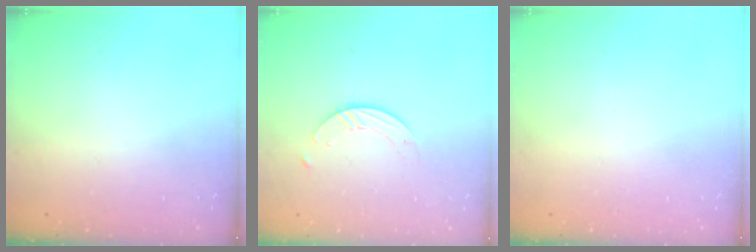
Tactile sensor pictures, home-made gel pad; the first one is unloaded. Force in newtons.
{"total": 4.5, "press": 4.5, "slide": 0.3}
{"total": 0.0}